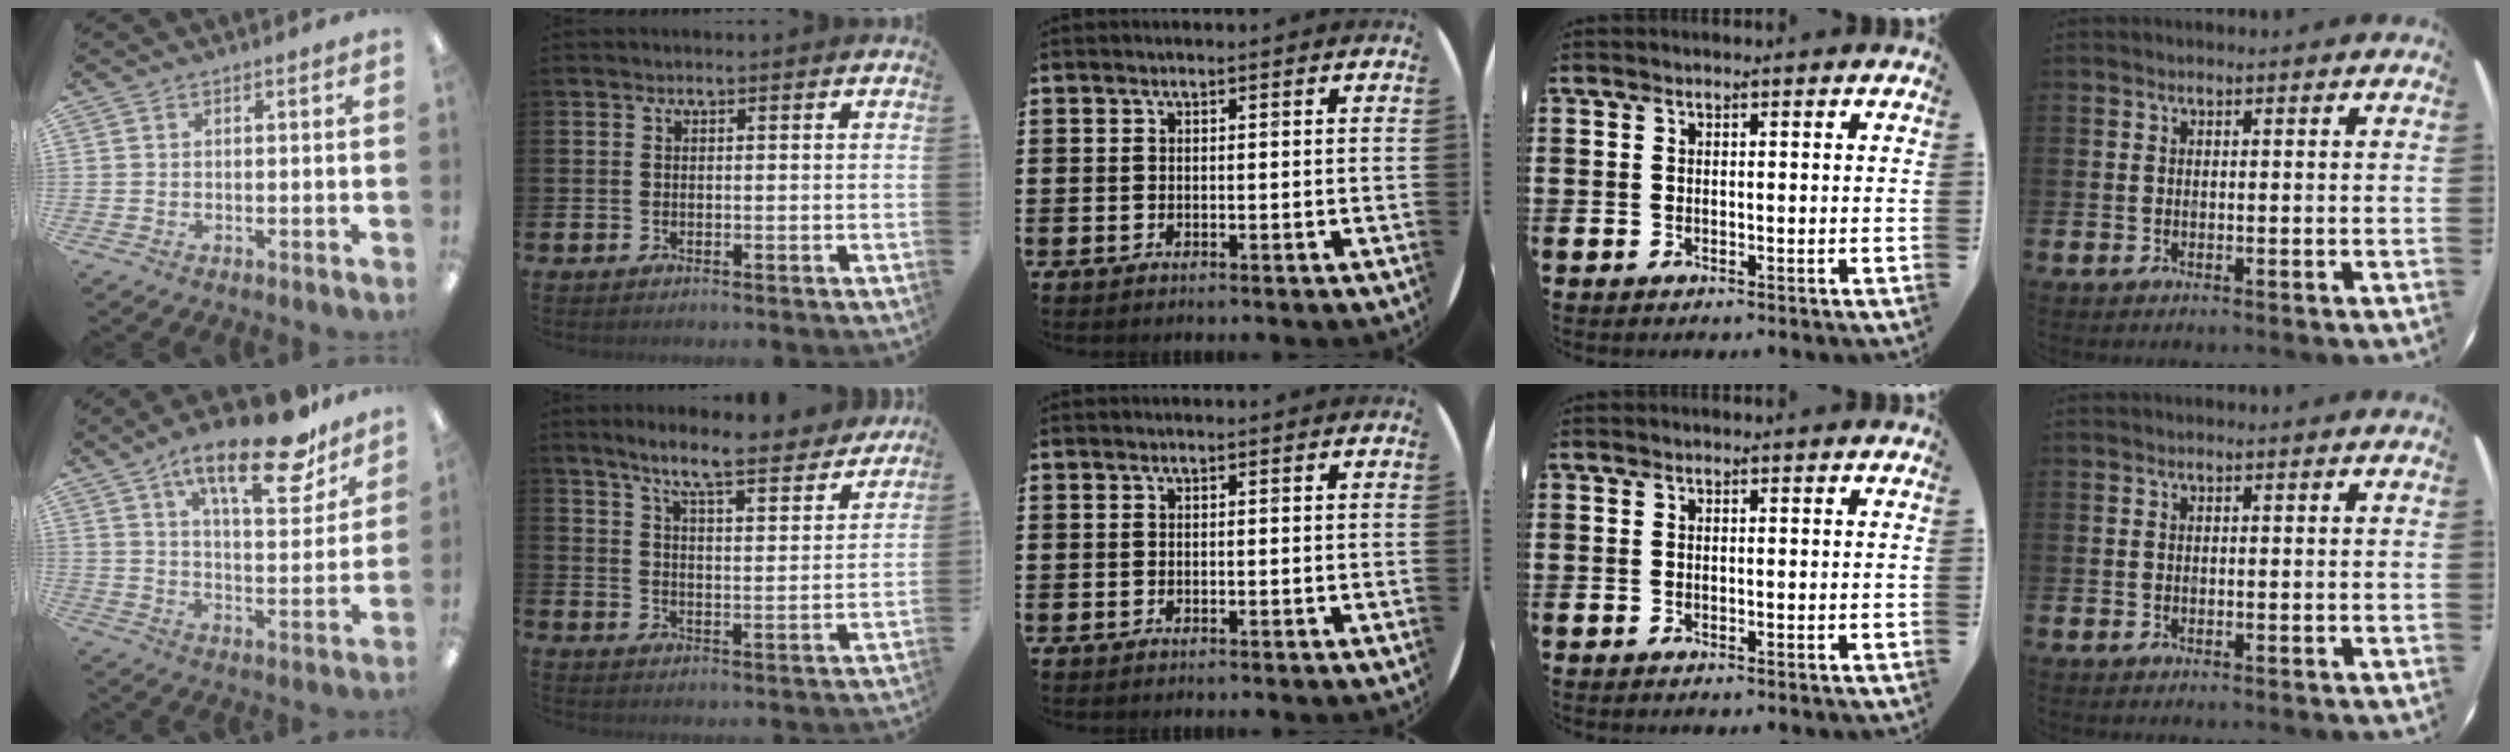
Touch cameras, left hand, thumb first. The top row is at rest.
{"thumb": {"total": 20.5, "force": [13.3, 7.0, 14.0], "torque": [-0.207, -0.074, 0.212]}, "index": {"total": 8.3, "force": [7.5, 0.8, 3.6], "torque": [-0.078, -0.046, 0.125]}}